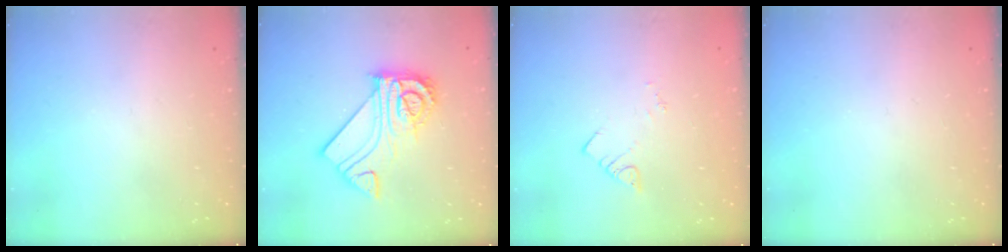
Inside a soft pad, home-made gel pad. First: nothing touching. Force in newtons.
{"total": 16.7, "press": 16.6, "slide": 1.4}
{"total": 2.1, "press": 2.0, "slide": 0.4}
{"total": 0.0}